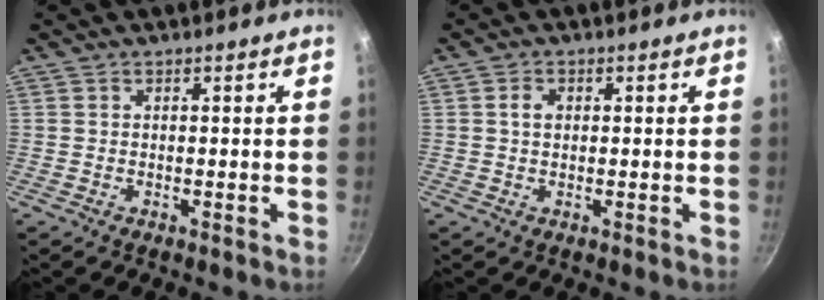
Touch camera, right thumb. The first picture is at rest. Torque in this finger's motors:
{"motor_torque": [0.06, 0.90, 0.52, -0.03, -0.01]}